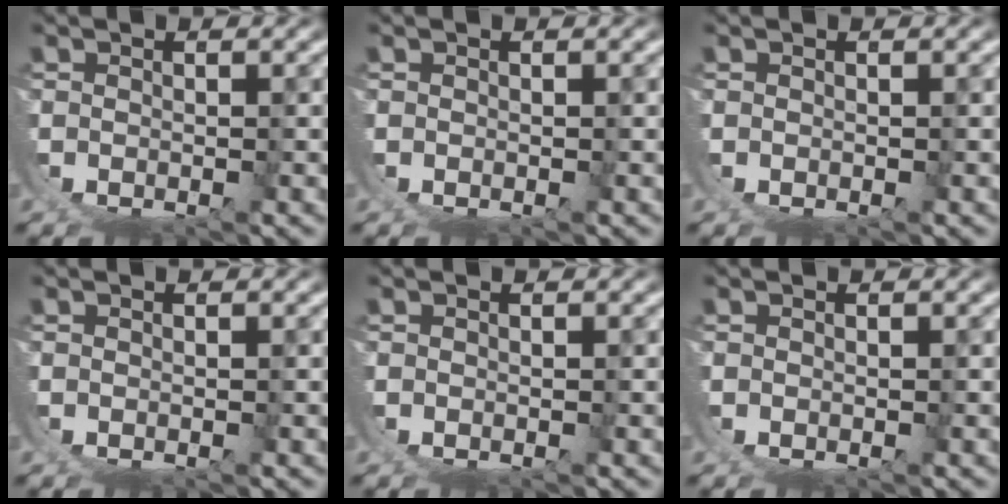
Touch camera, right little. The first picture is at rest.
{"total": 0.0}
{"total": 0.0}
{"total": 0.0}
{"total": 0.0}
{"total": 0.0}